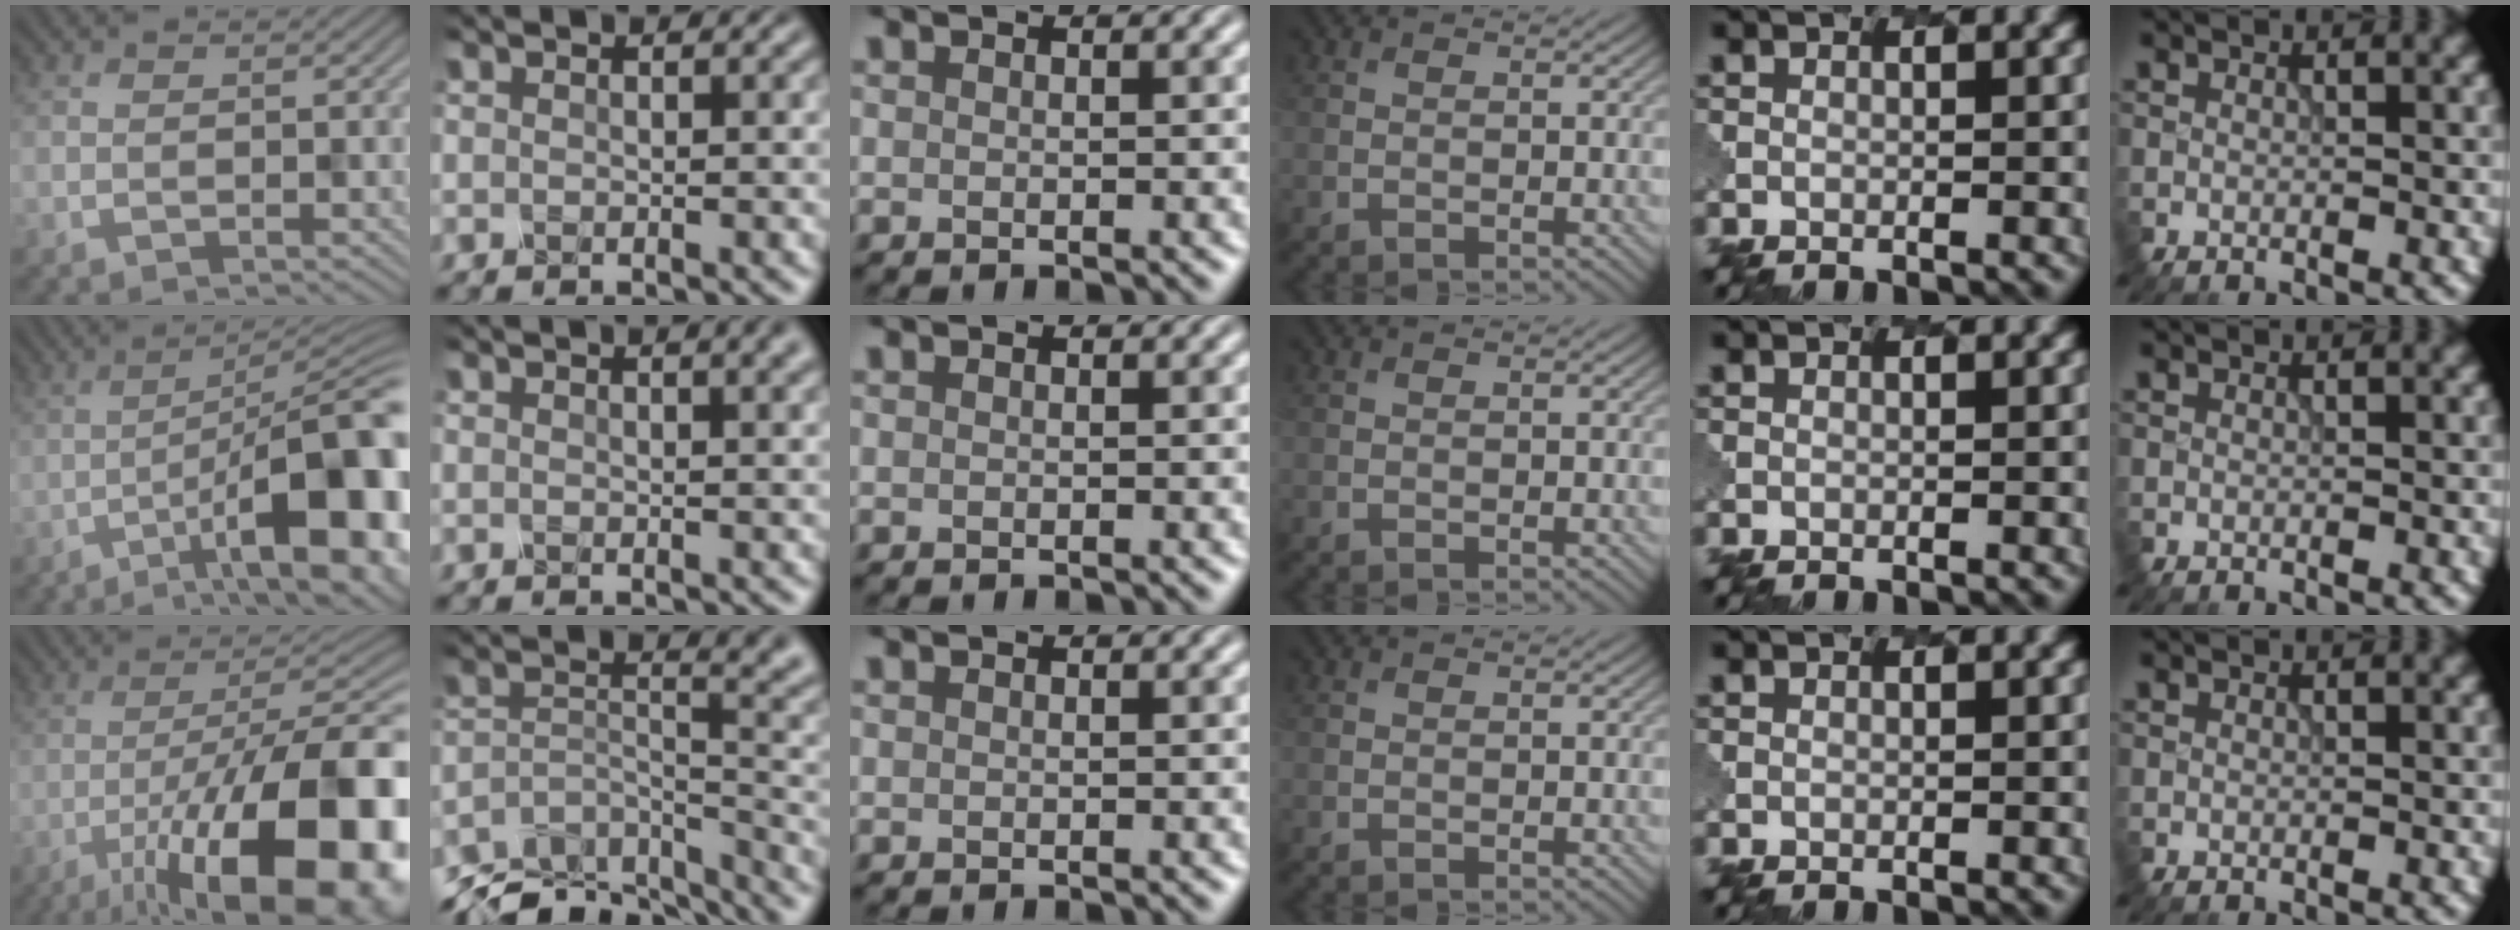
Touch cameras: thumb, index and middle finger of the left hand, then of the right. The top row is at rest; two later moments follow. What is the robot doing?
{"motion": "dispense", "object": "syringe"}